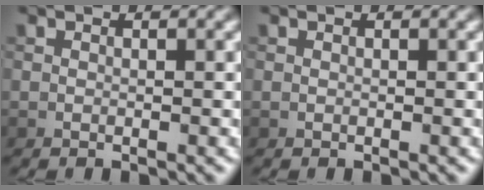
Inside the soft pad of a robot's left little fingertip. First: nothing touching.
{"total": 0.0}